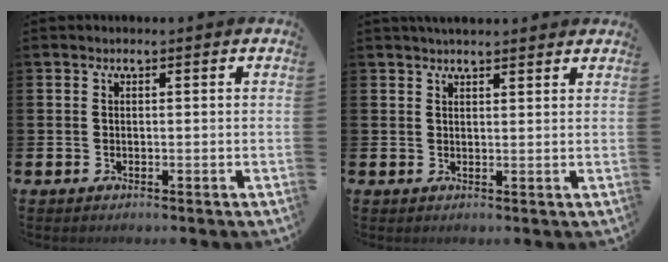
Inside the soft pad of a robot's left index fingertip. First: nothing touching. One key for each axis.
{"total": 2.7, "fx": 2.6, "fy": 0.4, "fz": 0.5, "tx": -0.009, "ty": -0.007, "tz": 0.046}